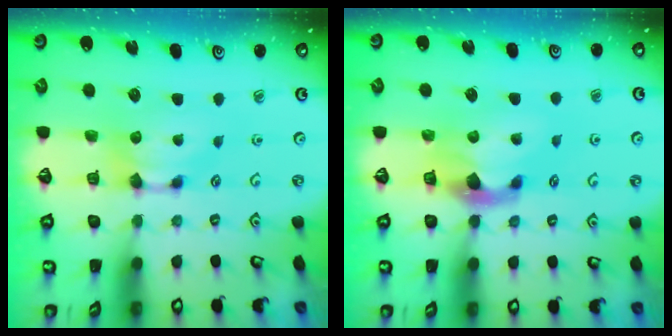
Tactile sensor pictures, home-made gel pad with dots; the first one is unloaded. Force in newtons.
{"total": 2.8, "press": 2.5, "slide": 1.3}